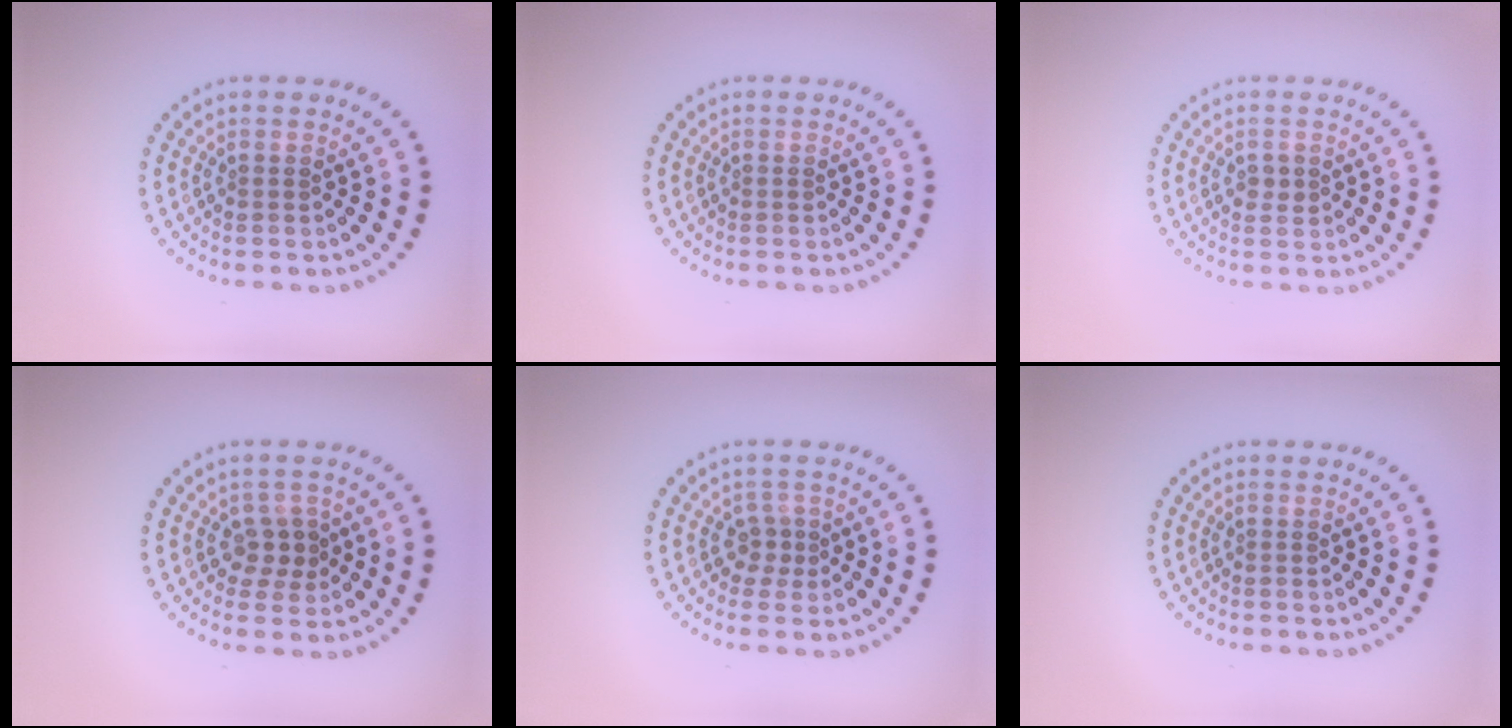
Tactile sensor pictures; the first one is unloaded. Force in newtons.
{"total": 0.0}
{"total": 1.2, "press": 1.2, "slide": 0.1}
{"total": 2.2, "press": 2.0, "slide": 0.9}
{"total": 1.4, "press": 1.0, "slide": 0.9}
{"total": 0.0}